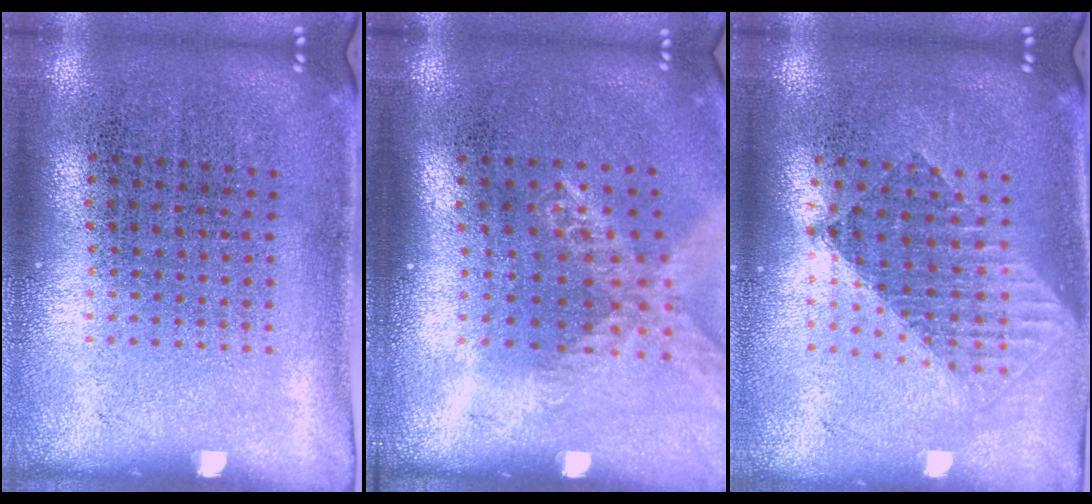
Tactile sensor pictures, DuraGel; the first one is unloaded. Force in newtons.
{"total": 1.6, "press": 1.4, "slide": 0.8}
{"total": 1.6, "press": 1.3, "slide": 0.9}